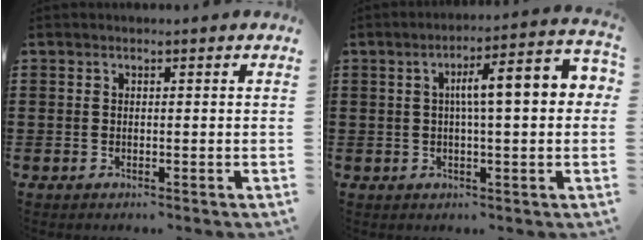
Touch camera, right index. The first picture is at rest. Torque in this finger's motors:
{"motor_torque": [1.17, -0.81, 0.71, 0.20]}